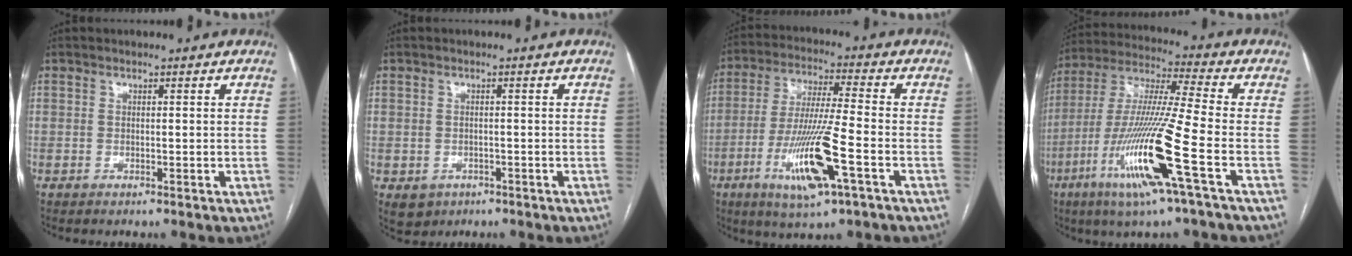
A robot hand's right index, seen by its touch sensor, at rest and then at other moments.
{"total": 3.6, "force": [-1.5, 3.1, 0.8], "torque": [-0.013, -0.001, -0.014]}
{"total": 14.0, "force": [-5.3, 0.8, 12.9], "torque": [-0.259, -0.022, -0.096]}
{"total": 17.9, "force": [-6.9, -0.8, 16.5], "torque": [-0.348, -0.025, -0.137]}